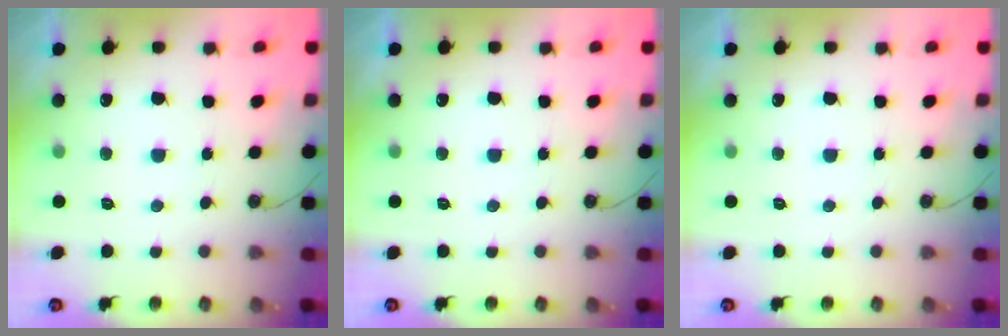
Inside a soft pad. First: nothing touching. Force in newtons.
{"total": 0.0}
{"total": 0.0}